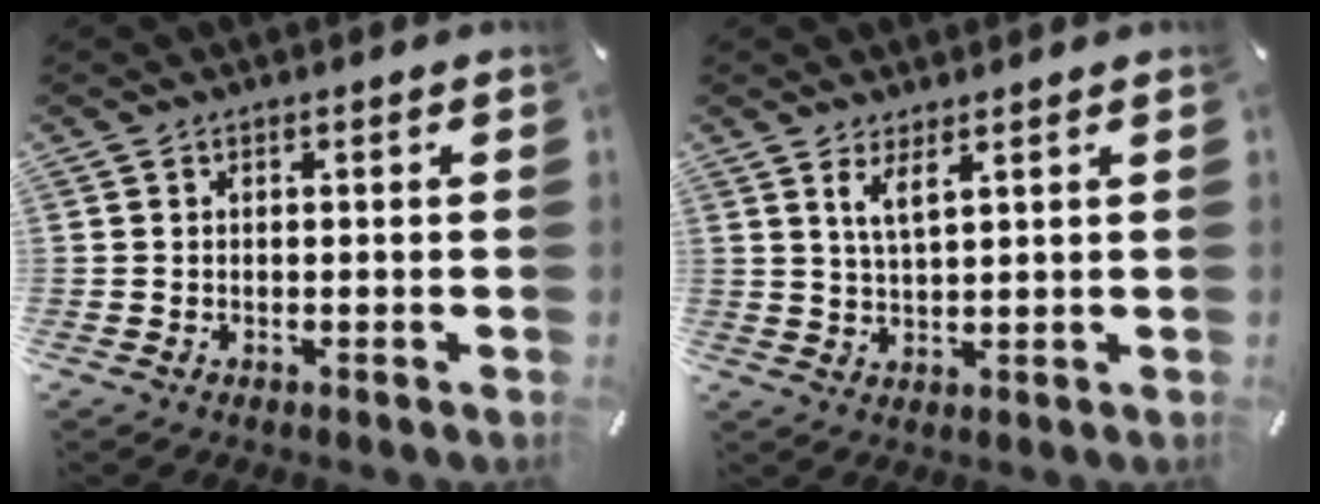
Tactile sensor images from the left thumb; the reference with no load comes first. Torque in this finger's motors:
{"motor_torque": [0.75, 0.68, 0.51, -0.53, 0.13]}